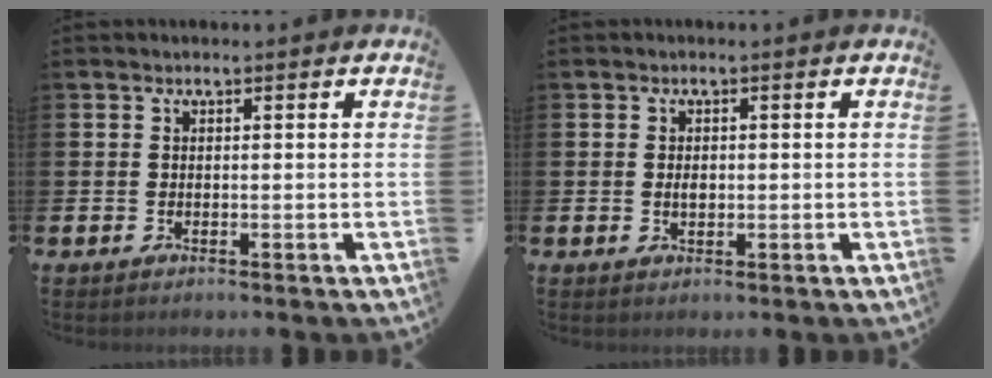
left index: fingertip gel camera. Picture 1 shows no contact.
{"total": 1.4, "force": [0.0, 0.9, 1.1], "torque": [-0.005, -0.001, -0.004]}